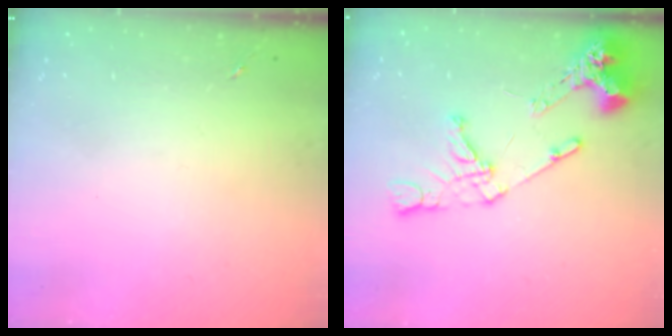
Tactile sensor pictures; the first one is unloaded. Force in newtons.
{"total": 15.7, "press": 15.5, "slide": 1.9}